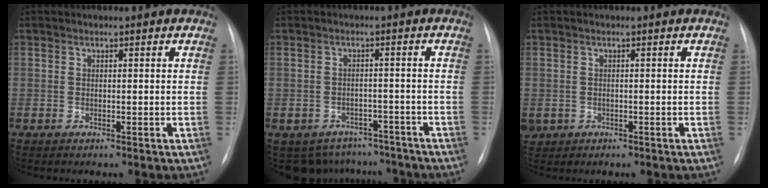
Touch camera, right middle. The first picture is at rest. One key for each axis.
{"total": 8.9, "fx": -7.7, "fy": 4.5, "fz": 0.2, "tx": 0.004, "ty": 0.022, "tz": -0.092}
{"total": 2.3, "fx": -0.7, "fy": 2.1, "fz": 0.7, "tx": -0.014, "ty": 0.002, "tz": -0.002}